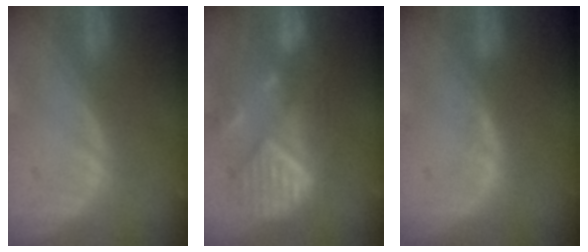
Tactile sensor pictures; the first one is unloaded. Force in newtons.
{"total": 10.6, "press": 9.7, "slide": 4.3}
{"total": 1.9, "press": 1.4, "slide": 1.3}